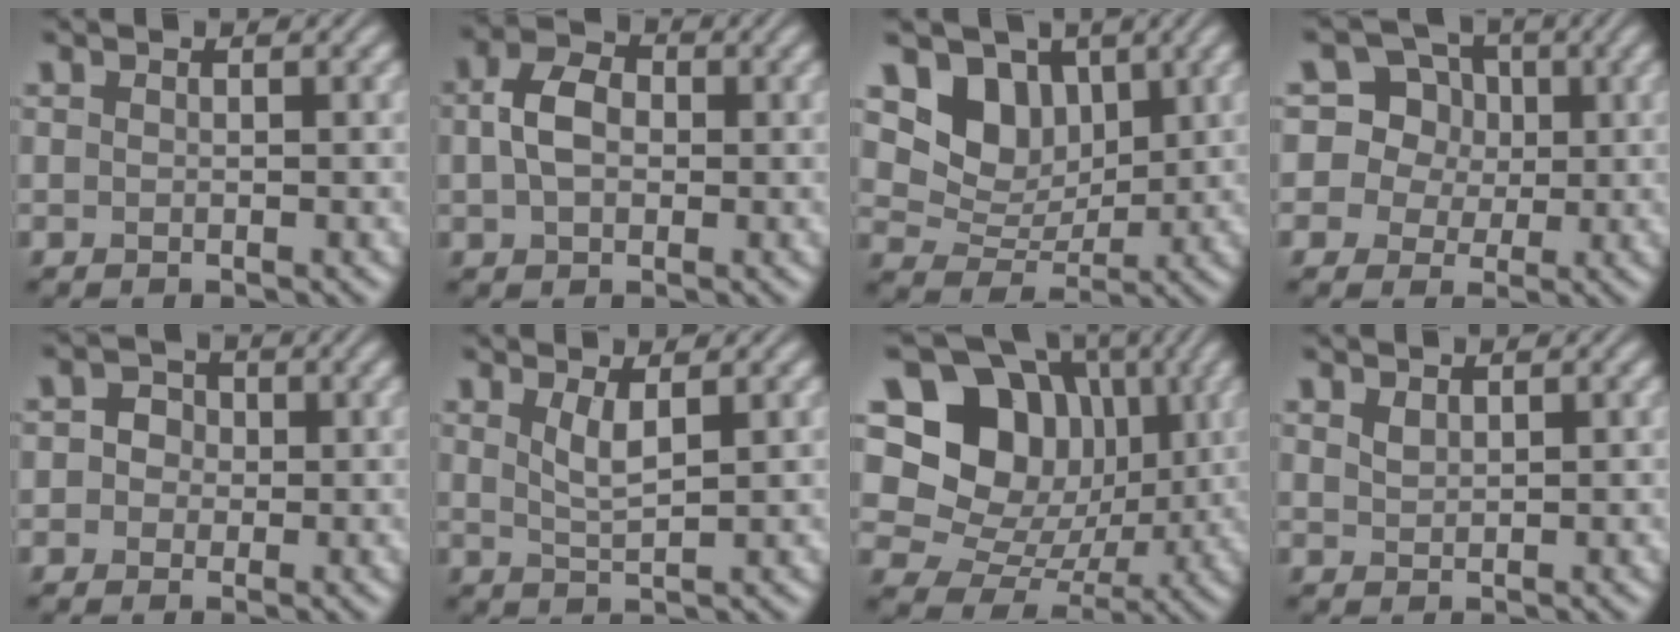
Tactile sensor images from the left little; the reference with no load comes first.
{"total": 4.4, "force": [0.4, 3.2, 3.0], "torque": [-0.066, 0.006, -0.002]}
{"total": 6.0, "force": [2.5, 4.5, 3.0], "torque": [-0.056, -0.012, 0.037]}
{"total": 10.0, "force": [3.5, 8.8, 3.3], "torque": [-0.096, 0.046, 0.050]}
{"total": 2.4, "force": [0.2, 2.2, 1.0], "torque": [0.002, 0.006, -0.010]}
{"total": 2.1, "force": [1.0, 0.5, 1.8], "torque": [-0.037, -0.006, 0.024]}
{"total": 16.3, "force": [4.7, 13.5, 7.8], "torque": [-0.159, 0.049, 0.088]}
{"total": 1.0, "force": [0.8, 0.4, 0.5], "torque": [-0.014, 0.000, 0.019]}